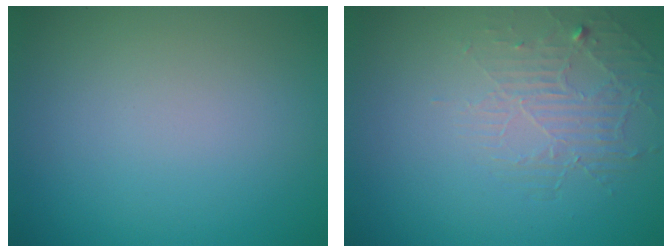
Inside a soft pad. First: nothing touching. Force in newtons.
{"total": 2.0, "press": 1.1, "slide": 1.7}